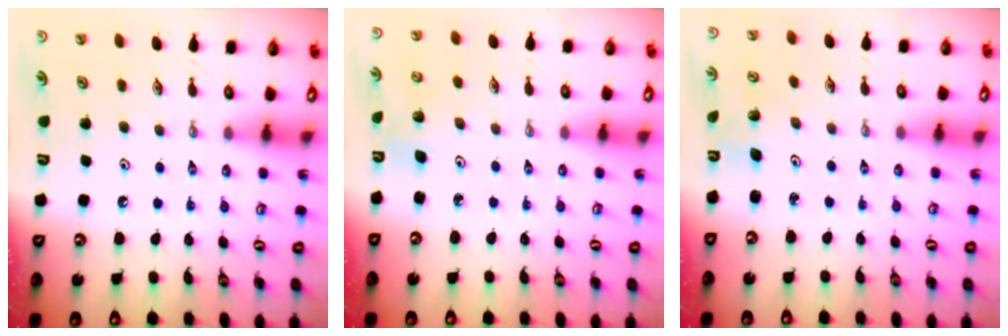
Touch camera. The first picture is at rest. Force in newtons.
{"total": 3.9, "press": 3.6, "slide": 1.4}
{"total": 2.0, "press": 2.0, "slide": 0.1}